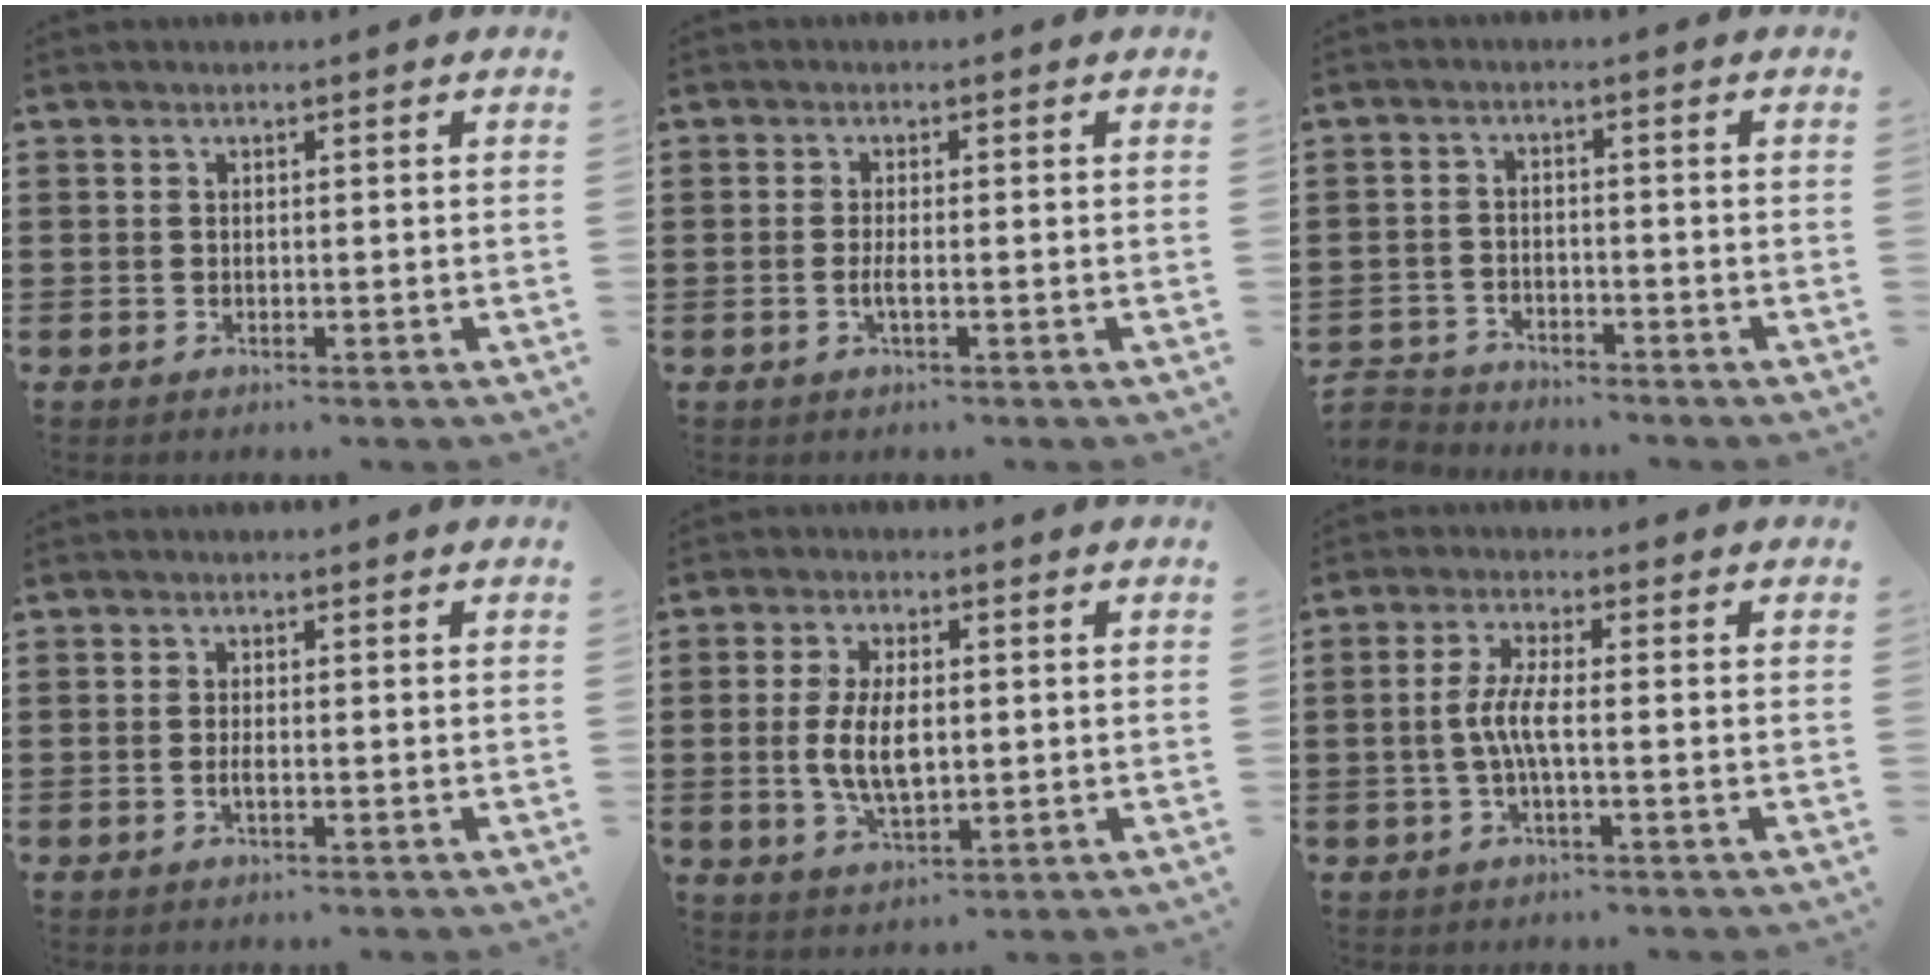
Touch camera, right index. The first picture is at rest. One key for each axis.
{"total": 1.8, "fx": -0.6, "fy": 0.2, "fz": 1.7, "tx": -0.038, "ty": -0.004, "tz": -0.012}
{"total": 2.9, "fx": -2.8, "fy": 0.5, "fz": -0.4, "tx": -0.003, "ty": 0.000, "tz": -0.064}
{"total": 1.2, "fx": -0.4, "fy": 0.3, "fz": 1.1, "tx": -0.022, "ty": -0.002, "tz": -0.007}
{"total": 7.2, "fx": -0.2, "fy": 3.3, "fz": 6.3, "tx": -0.136, "ty": 0.001, "tz": -0.007}
{"total": 4.8, "fx": -0.9, "fy": 0.9, "fz": 4.6, "tx": -0.104, "ty": -0.005, "tz": -0.025}